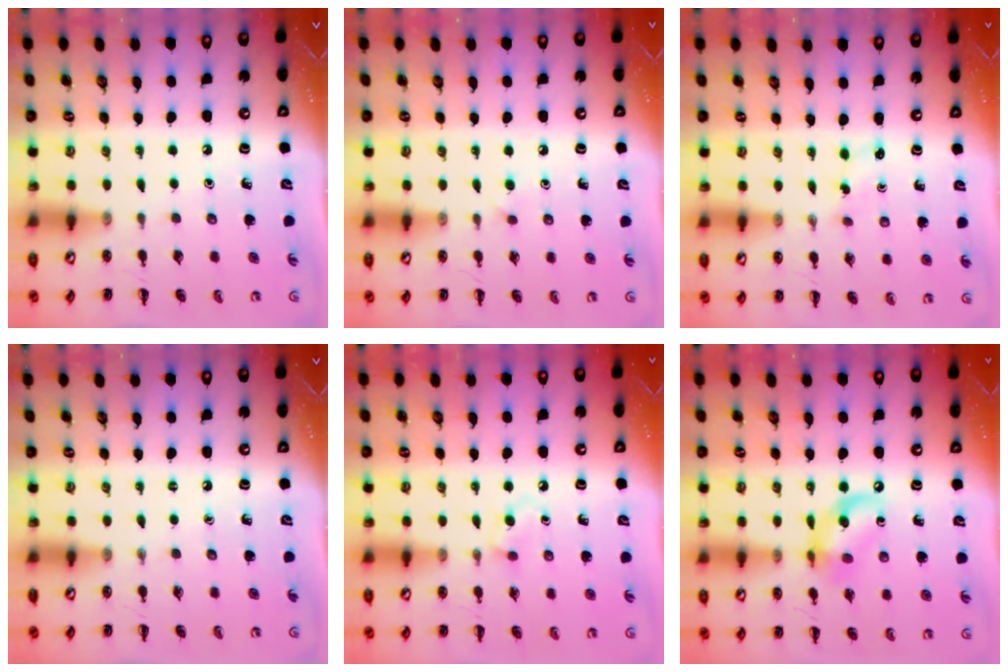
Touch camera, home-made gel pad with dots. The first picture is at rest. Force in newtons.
{"total": 2.2, "press": 2.0, "slide": 1.0}
{"total": 2.7, "press": 2.5, "slide": 0.9}
{"total": 0.0}
{"total": 2.9, "press": 2.6, "slide": 1.3}
{"total": 11.8, "press": 11.6, "slide": 2.4}